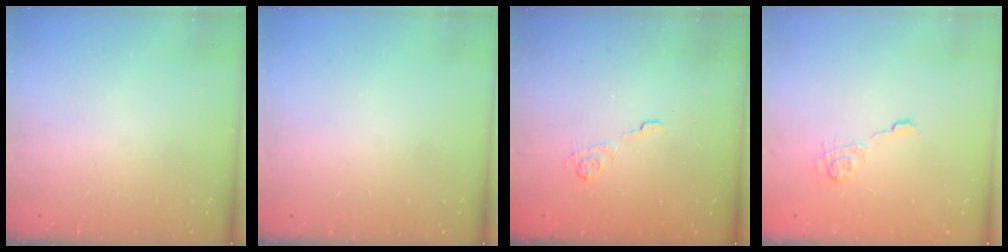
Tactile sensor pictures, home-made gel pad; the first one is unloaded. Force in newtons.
{"total": 0.0}
{"total": 3.6, "press": 3.3, "slide": 1.5}
{"total": 6.2, "press": 6.2, "slide": 0.9}